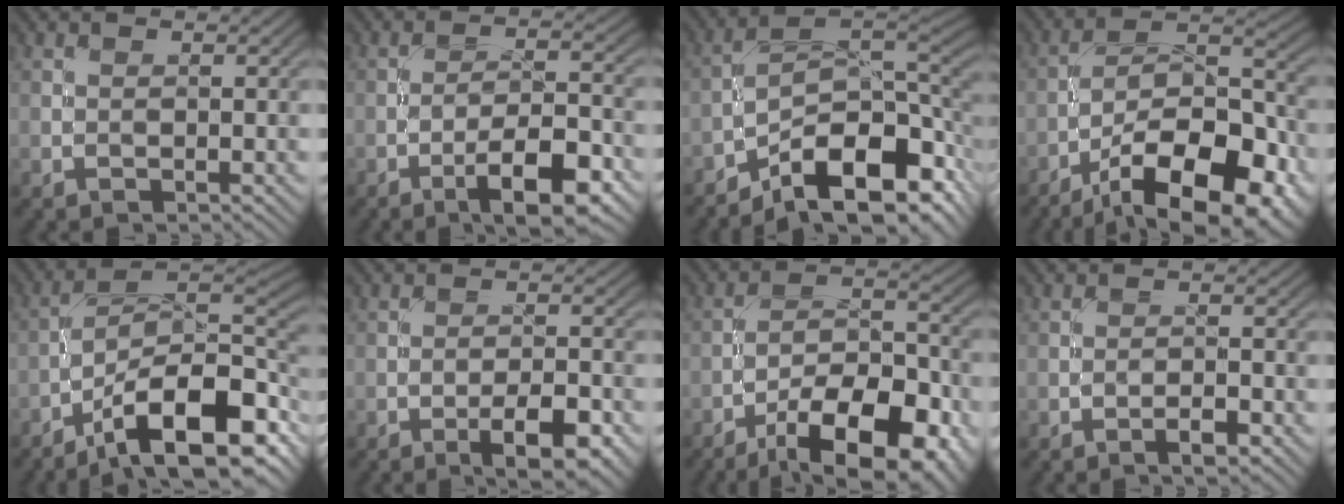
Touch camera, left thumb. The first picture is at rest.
{"total": 9.1, "force": [-5.2, 2.6, 7.0], "torque": [-0.109, 0.006, -0.084]}
{"total": 13.4, "force": [-6.8, 6.0, 9.9], "torque": [-0.161, -0.013, -0.114]}
{"total": 17.5, "force": [-10.5, 7.1, 12.1], "torque": [-0.175, -0.015, -0.167]}
{"total": 15.1, "force": [-7.8, 5.8, 11.5], "torque": [-0.187, -0.012, -0.144]}
{"total": 6.0, "force": [-3.3, 1.8, 4.6], "torque": [-0.072, 0.006, -0.046]}
{"total": 16.1, "force": [-10.4, 6.3, 10.5], "torque": [-0.163, -0.019, -0.157]}
{"total": 2.4, "force": [-1.5, 0.5, 1.7], "torque": [-0.033, 0.004, -0.031]}